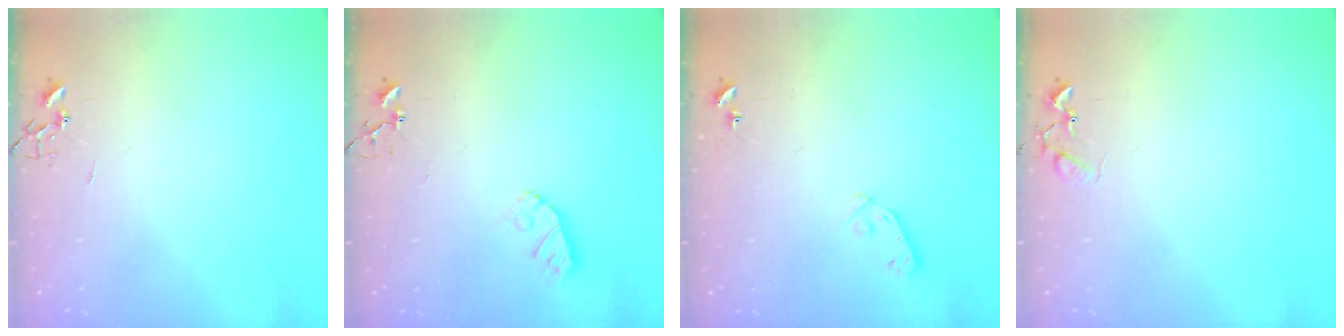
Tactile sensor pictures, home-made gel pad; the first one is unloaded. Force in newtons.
{"total": 4.5, "press": 4.5, "slide": 0.6}
{"total": 5.9, "press": 5.9, "slide": 0.6}
{"total": 6.2, "press": 6.2, "slide": 0.4}